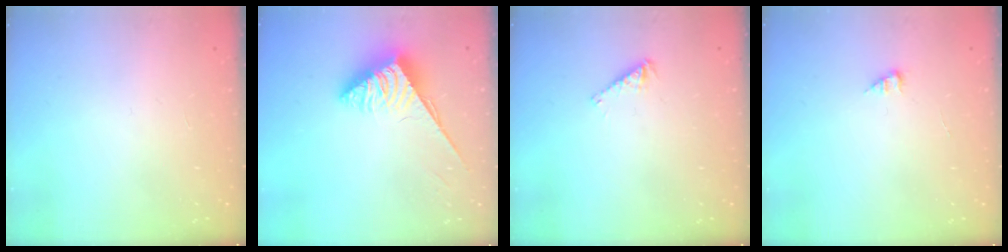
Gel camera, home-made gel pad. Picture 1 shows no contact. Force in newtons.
{"total": 3.8, "press": 3.8, "slide": 0.5}
{"total": 3.8, "press": 3.8, "slide": 0.5}
{"total": 1.2, "press": 1.2, "slide": 0.2}